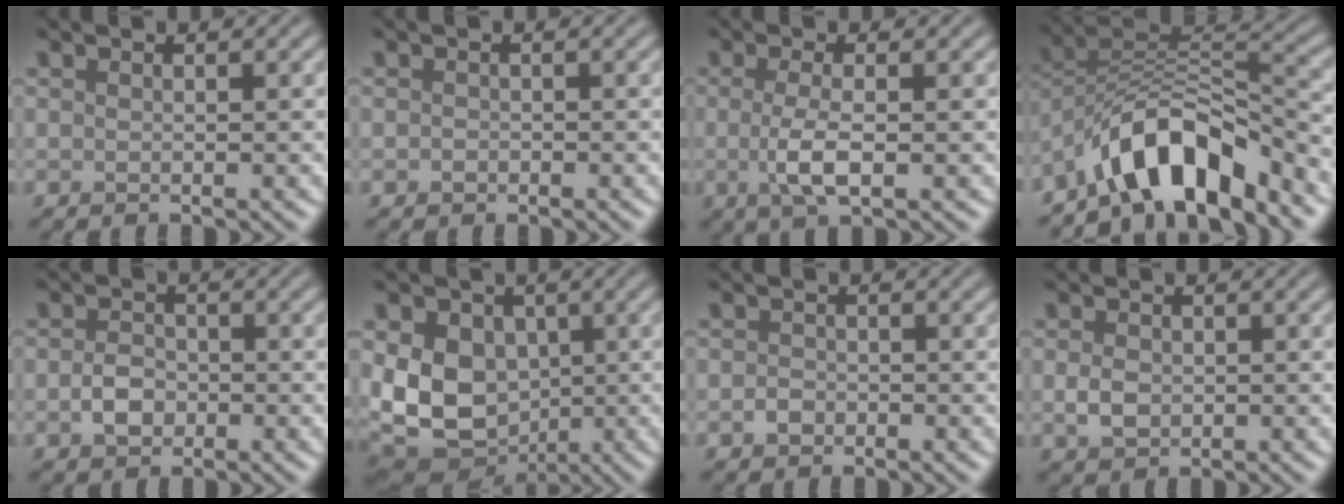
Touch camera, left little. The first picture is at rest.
{"total": 0.6, "force": [-0.3, 0.5, 0.2], "torque": [0.000, -0.004, -0.006]}
{"total": 3.3, "force": [-0.4, 1.0, 3.1], "torque": [-0.067, -0.006, -0.009]}
{"total": 8.9, "force": [-6.2, 3.0, 5.6], "torque": [-0.079, 0.010, -0.116]}
{"total": 2.3, "force": [-0.7, 1.8, 1.3], "torque": [-0.025, 0.001, -0.019]}
{"total": 10.8, "force": [-0.2, 8.2, 7.0], "torque": [-0.123, -0.007, -0.005]}
{"total": 1.2, "force": [-0.6, 1.0, 0.4], "torque": [-0.005, -0.001, -0.013]}
{"total": 2.1, "force": [-0.2, 1.6, 1.3], "torque": [-0.027, -0.003, -0.006]}